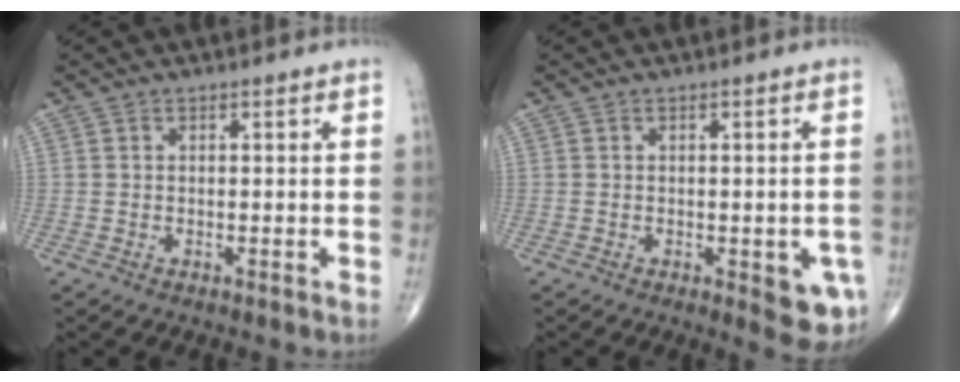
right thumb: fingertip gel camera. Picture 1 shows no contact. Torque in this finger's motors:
{"motor_torque": [1.06, 1.33, 0.43, -0.47, 0.17]}